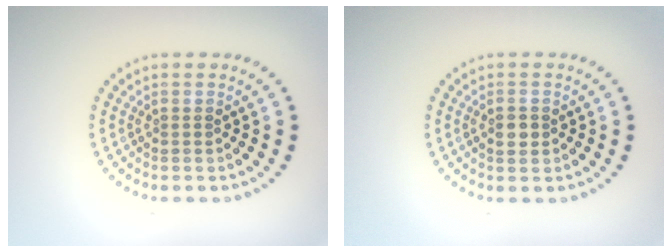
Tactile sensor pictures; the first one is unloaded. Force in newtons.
{"total": 1.3, "press": 1.3, "slide": 0.2}